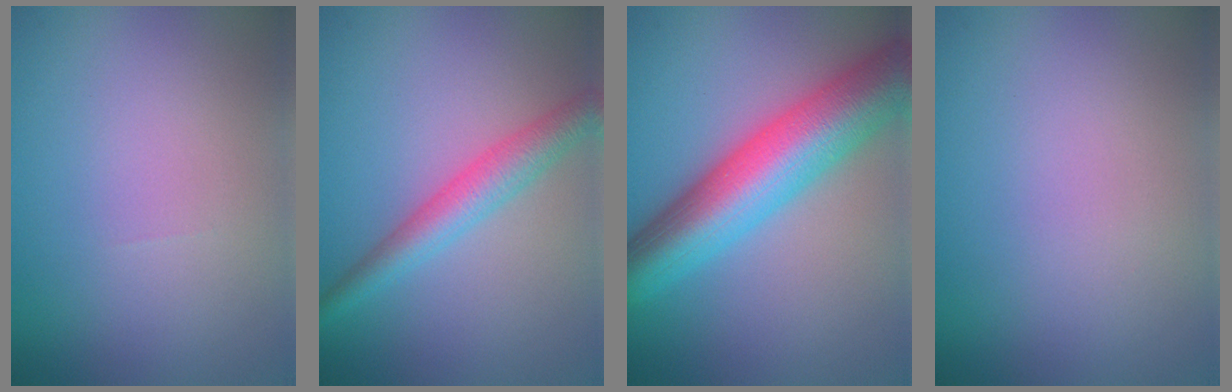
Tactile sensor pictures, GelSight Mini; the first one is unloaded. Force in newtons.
{"total": 3.7, "press": 3.7, "slide": 0.0}
{"total": 10.5, "press": 10.5, "slide": 0.2}
{"total": 0.0}